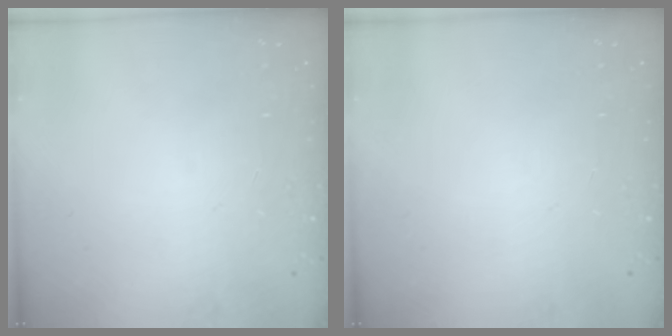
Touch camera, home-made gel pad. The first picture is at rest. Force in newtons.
{"total": 0.0}